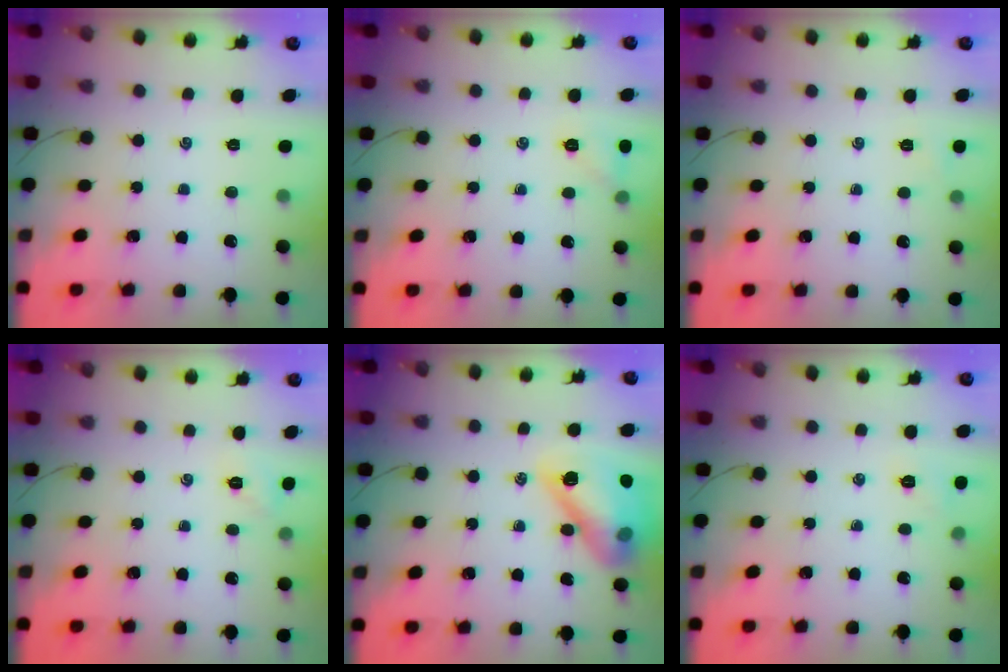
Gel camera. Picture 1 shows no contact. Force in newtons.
{"total": 5.6, "press": 5.3, "slide": 1.7}
{"total": 3.5, "press": 3.4, "slide": 0.9}
{"total": 2.1, "press": 2.0, "slide": 0.6}
{"total": 17.0, "press": 16.9, "slide": 2.5}
{"total": 5.2, "press": 5.0, "slide": 1.3}